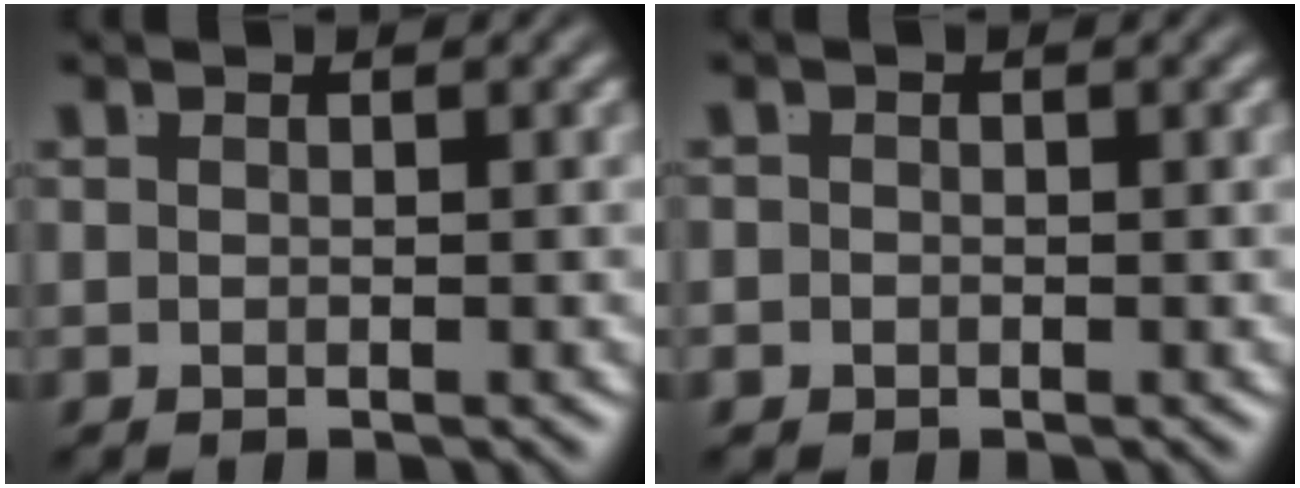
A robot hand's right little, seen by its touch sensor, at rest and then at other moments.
{"total": 1.2, "force": [-0.7, 1.0, 0.0], "torque": [-0.009, -0.011, -0.008]}